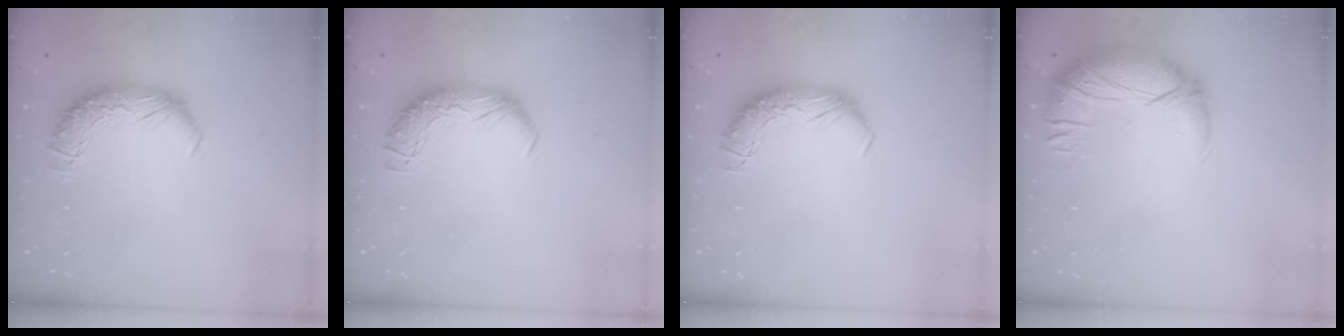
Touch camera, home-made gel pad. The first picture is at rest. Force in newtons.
{"total": 0.0}
{"total": 0.0}
{"total": 2.9, "press": 0.1, "slide": 2.9}